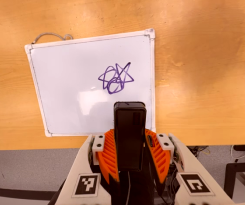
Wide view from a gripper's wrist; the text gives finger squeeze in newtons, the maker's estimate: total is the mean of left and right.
{"total": 3.8, "left": 2.3, "right": 5.3}